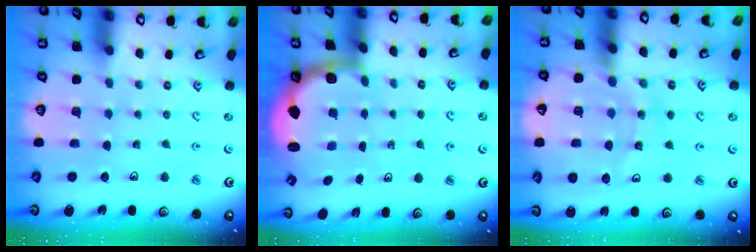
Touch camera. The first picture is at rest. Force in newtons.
{"total": 2.3, "press": 2.0, "slide": 1.1}
{"total": 12.5, "press": 12.5, "slide": 1.3}